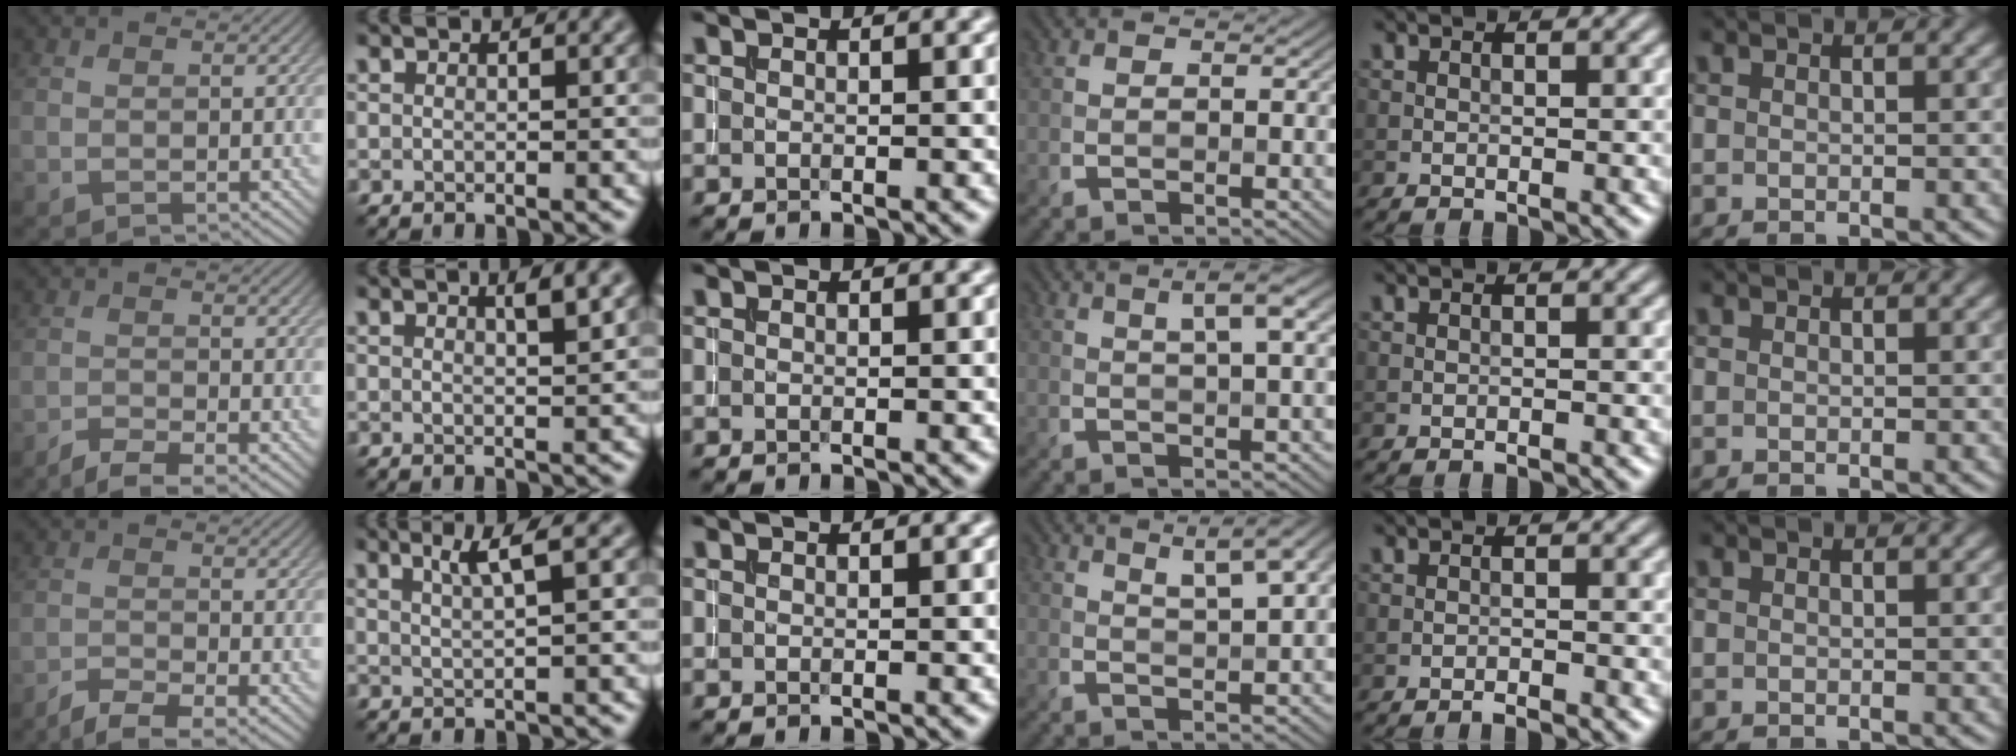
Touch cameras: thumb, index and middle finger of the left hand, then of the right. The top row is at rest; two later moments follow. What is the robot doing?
{"motion": "pour", "object": "almond"}